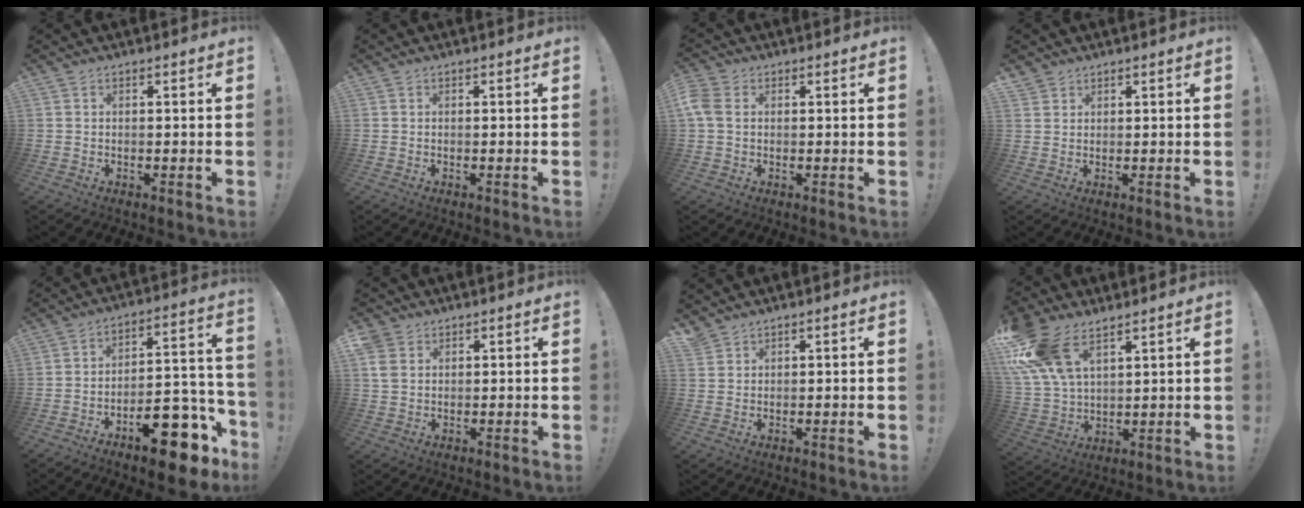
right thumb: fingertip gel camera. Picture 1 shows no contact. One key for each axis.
{"total": 0.0}
{"total": 5.4, "fx": 0.9, "fy": 4.0, "fz": 3.4, "tx": -0.089, "ty": 0.003, "tz": 0.018}
{"total": 2.1, "fx": 1.7, "fy": 1.2, "fz": 0.0, "tx": 0.001, "ty": -0.008, "tz": 0.033}
{"total": 17.8, "fx": -11.5, "fy": 6.5, "fz": 11.9, "tx": -0.125, "ty": 0.087, "tz": -0.178}
{"total": 4.5, "fx": 2.1, "fy": 3.5, "fz": 2.0, "tx": -0.036, "ty": 0.000, "tz": 0.045}
{"total": 2.3, "fx": 2.1, "fy": 0.7, "fz": 0.5, "tx": -0.009, "ty": -0.014, "tz": 0.040}
{"total": 16.6, "fx": 10.2, "fy": 8.8, "fz": 9.6, "tx": -0.202, "ty": -0.048, "tz": 0.196}